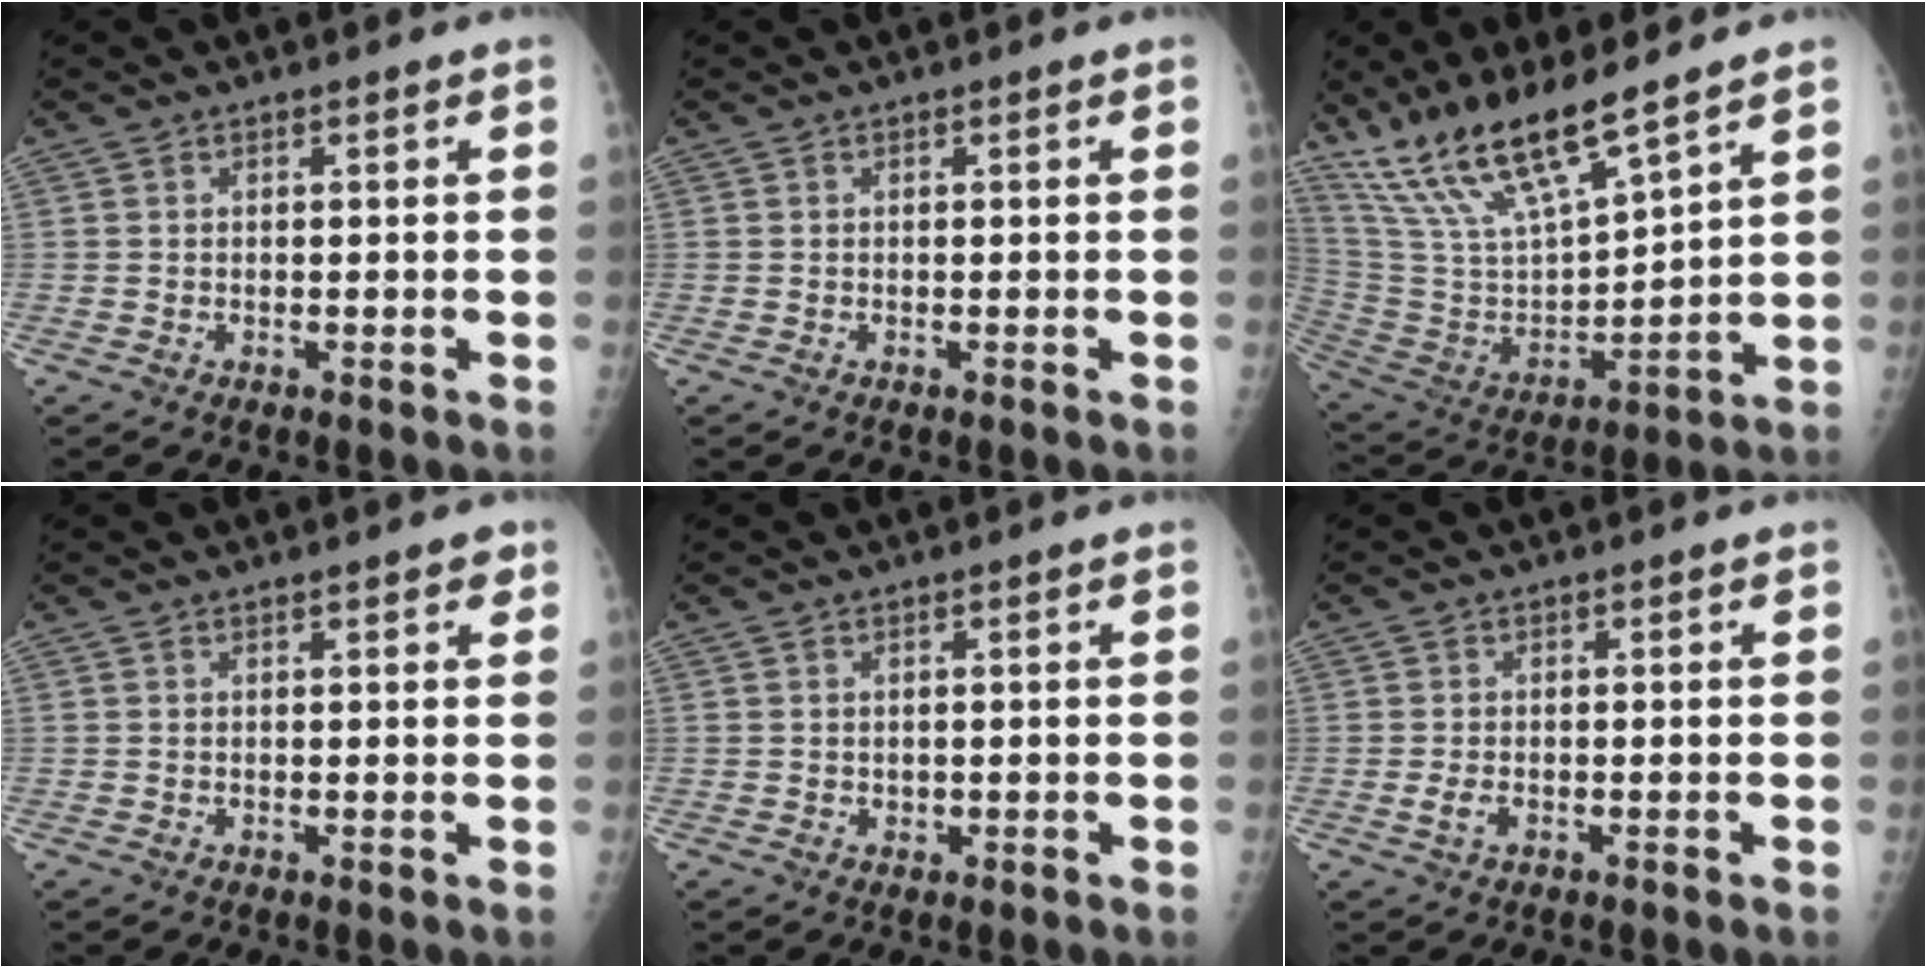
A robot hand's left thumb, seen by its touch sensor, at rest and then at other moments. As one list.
[{"total": 0.0}, {"total": 17.9, "force": [13.8, 3.9, 10.8], "torque": [-0.190, -0.062, 0.280]}, {"total": 1.9, "force": [1.3, 0.8, 1.1], "torque": [-0.002, -0.003, 0.012]}, {"total": 0.8, "force": [0.3, 0.7, 0.3], "torque": [0.001, -0.001, 0.003]}, {"total": 1.9, "force": [-0.4, 1.2, 1.5], "torque": [-0.029, -0.002, -0.010]}]